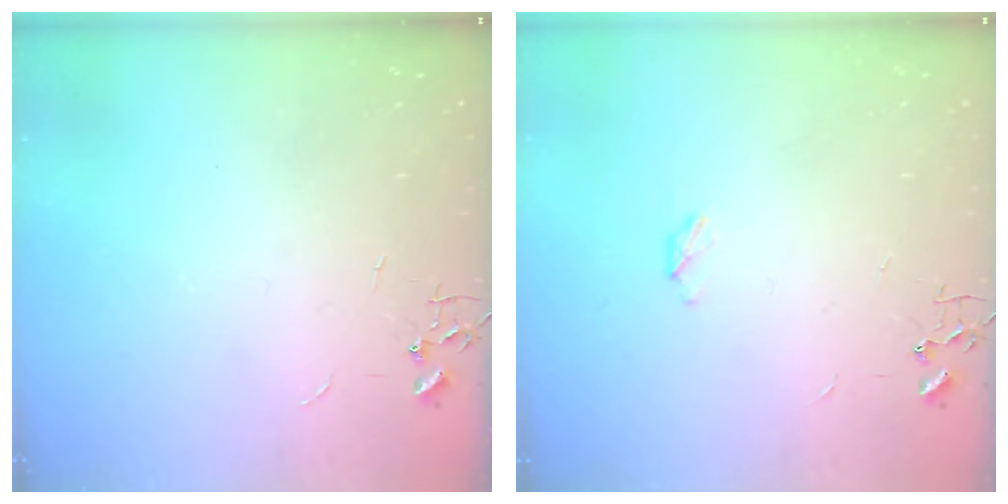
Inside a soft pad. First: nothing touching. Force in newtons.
{"total": 2.9, "press": 2.9, "slide": 0.5}